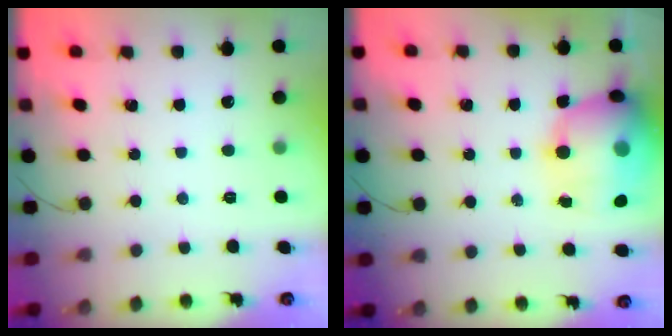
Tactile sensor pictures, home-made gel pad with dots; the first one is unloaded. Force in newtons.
{"total": 18.9, "press": 18.7, "slide": 3.0}